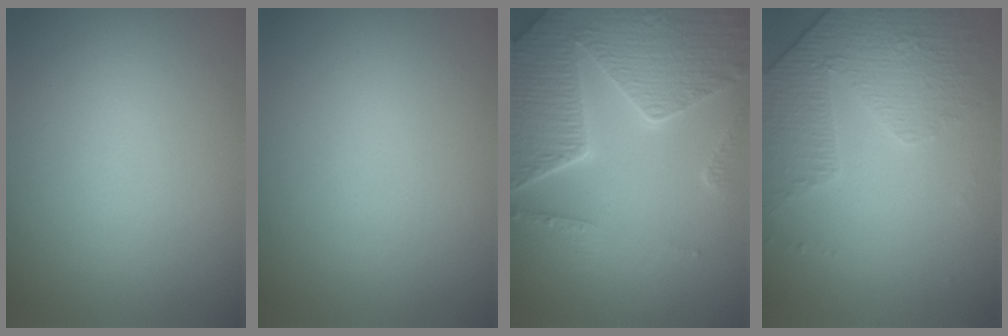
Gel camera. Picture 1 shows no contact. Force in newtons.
{"total": 0.0}
{"total": 8.2, "press": 6.1, "slide": 5.5}
{"total": 4.6, "press": 3.0, "slide": 3.5}